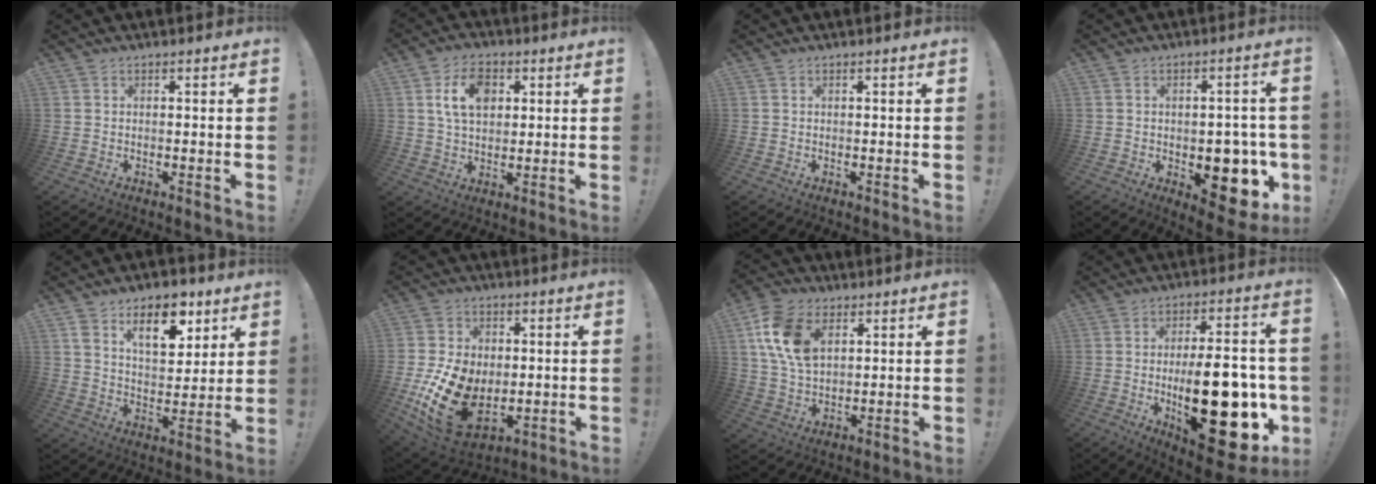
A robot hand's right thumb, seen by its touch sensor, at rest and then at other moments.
{"total": 10.8, "force": [3.4, 7.1, 7.4], "torque": [-0.125, 0.005, 0.062]}
{"total": 0.0}
{"total": 13.1, "force": [-4.2, 8.2, 9.2], "torque": [-0.076, 0.020, -0.056]}
{"total": 13.8, "force": [7.8, 7.2, 8.8], "torque": [-0.123, -0.031, 0.135]}
{"total": 18.9, "force": [-4.1, 13.6, 12.5], "torque": [-0.229, 0.019, -0.059]}
{"total": 14.5, "force": [5.4, 9.5, 9.6], "torque": [-0.188, -0.003, 0.104]}
{"total": 27.7, "force": [-5.2, 11.9, 24.5], "torque": [-0.371, 0.021, -0.066]}